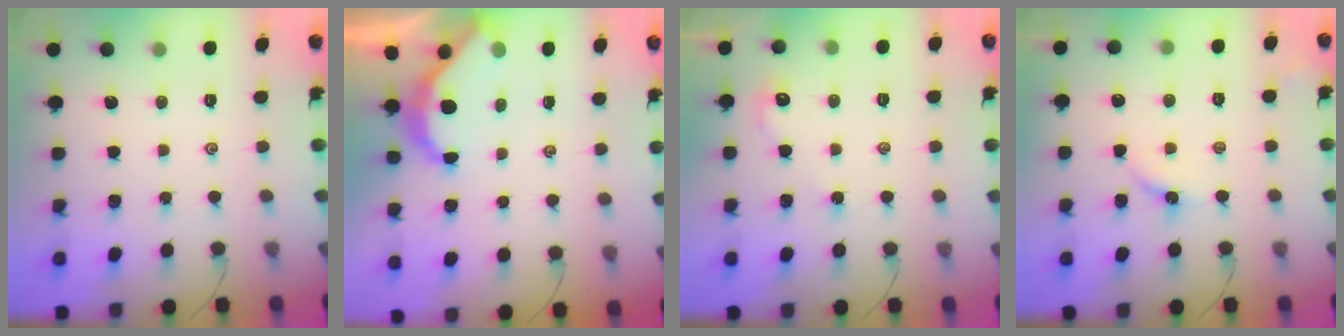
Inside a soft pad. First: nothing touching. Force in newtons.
{"total": 4.2, "press": 4.1, "slide": 0.5}
{"total": 1.8, "press": 1.8, "slide": 0.3}
{"total": 4.1, "press": 4.0, "slide": 0.7}